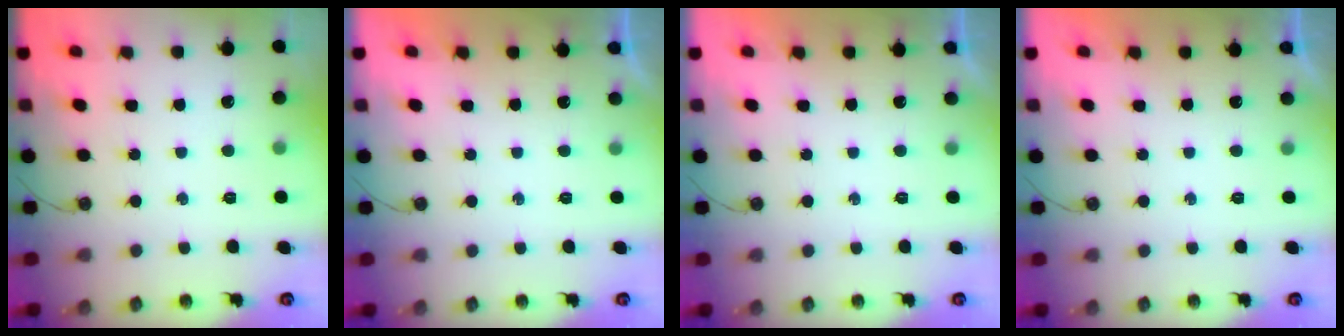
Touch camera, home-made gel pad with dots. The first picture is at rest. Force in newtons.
{"total": 0.0}
{"total": 0.0}
{"total": 0.0}